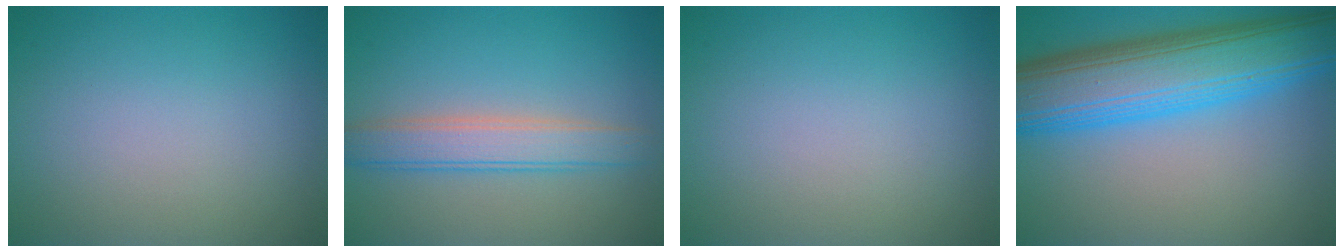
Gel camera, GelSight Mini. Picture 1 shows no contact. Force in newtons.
{"total": 3.9, "press": 3.9, "slide": 0.3}
{"total": 0.0}
{"total": 11.5, "press": 11.5, "slide": 0.2}